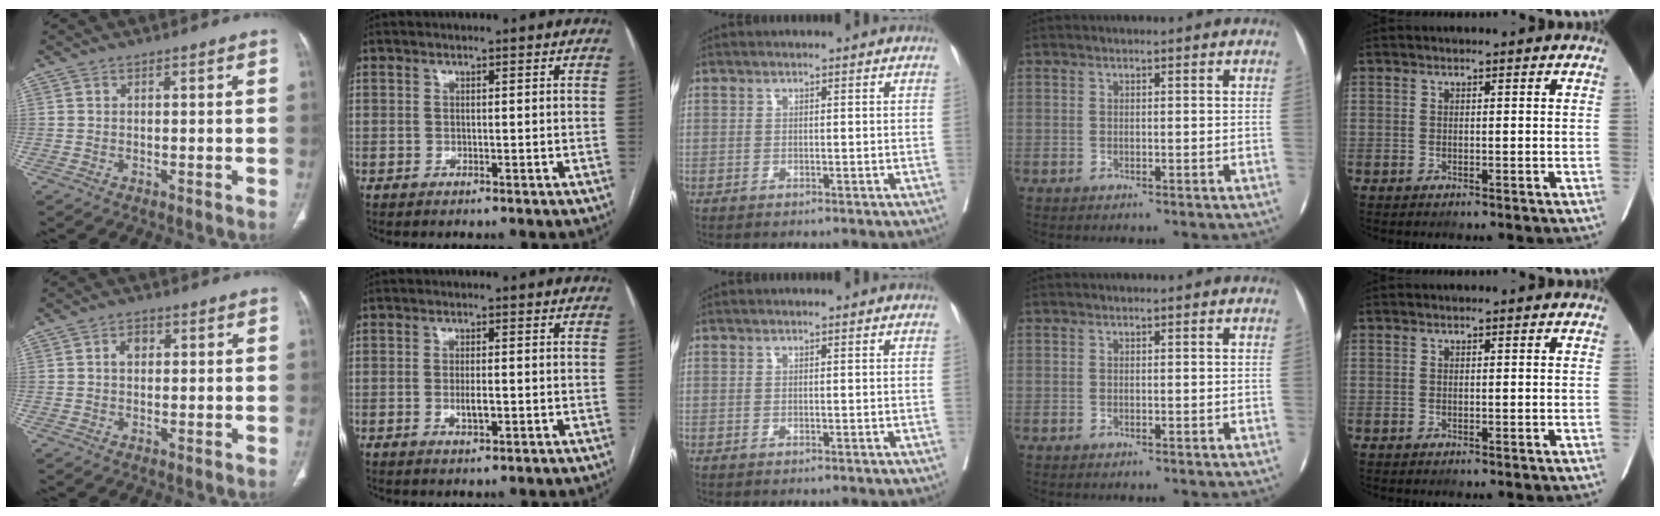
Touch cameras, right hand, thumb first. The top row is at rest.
{"thumb": {"total": 2.8, "force": [0.6, 2.0, 1.8], "torque": [-0.020, 0.007, 0.007]}, "index": {"total": 2.5, "force": [-0.5, 0.6, 2.3], "torque": [-0.048, -0.002, -0.007]}}